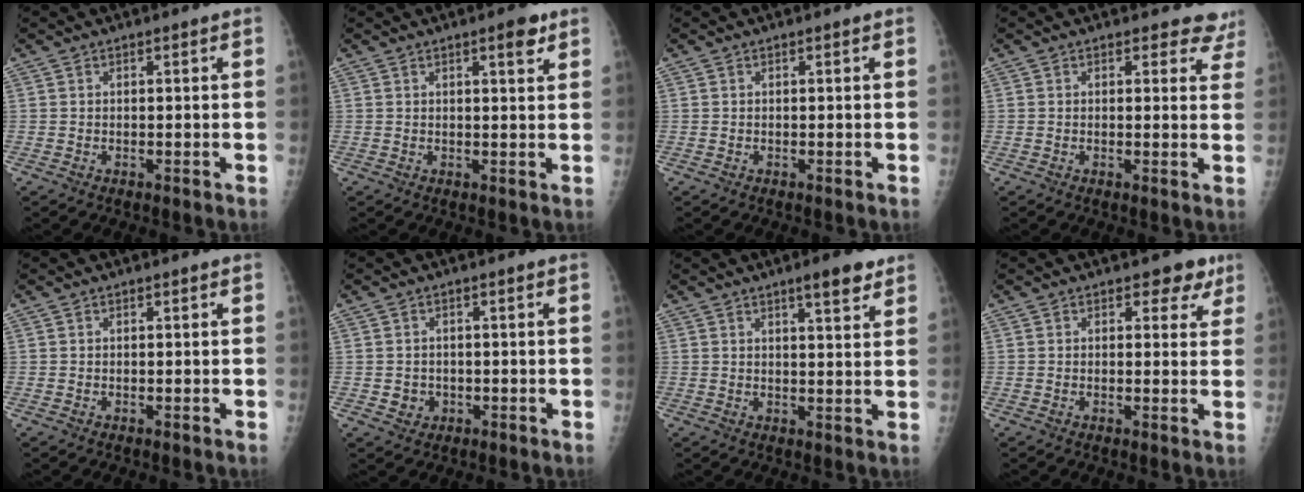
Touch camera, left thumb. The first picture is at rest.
{"total": 3.1, "force": [1.9, 0.9, 2.3], "torque": [-0.025, -0.009, 0.023]}
{"total": 0.0}
{"total": 5.4, "force": [4.7, 2.5, 0.0], "torque": [0.048, -0.021, 0.024]}
{"total": 0.0}
{"total": 2.3, "force": [-0.6, 2.1, 0.6], "torque": [0.006, 0.006, -0.003]}
{"total": 6.1, "force": [4.1, 1.4, 4.3], "torque": [-0.050, -0.021, 0.054]}
{"total": 4.0, "force": [2.6, 2.6, 1.7], "torque": [0.015, -0.009, 0.024]}